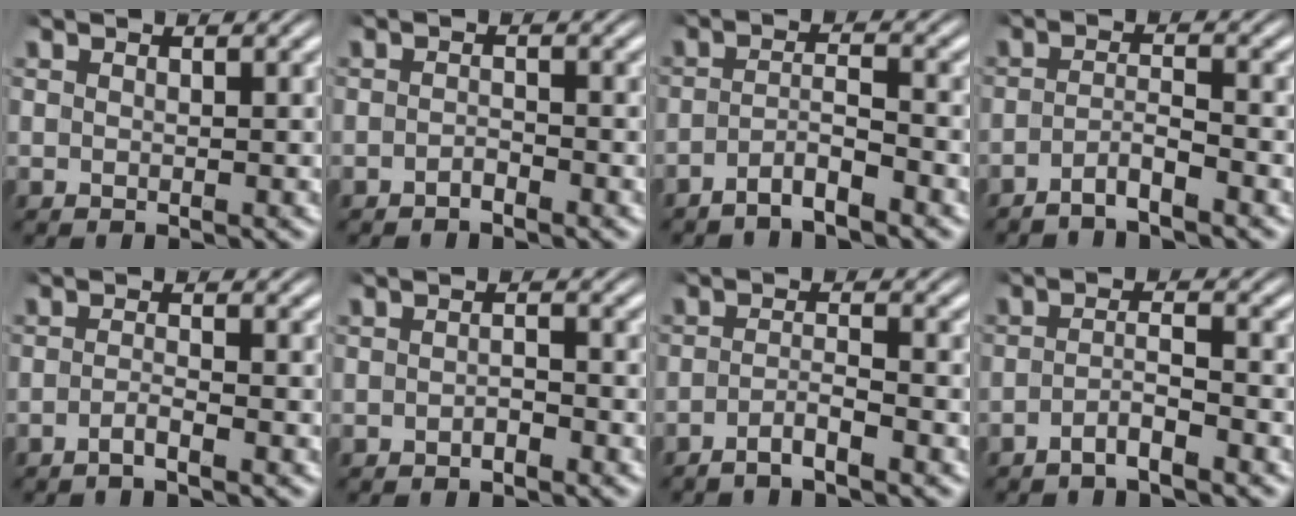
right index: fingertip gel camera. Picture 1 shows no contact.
{"total": 1.2, "force": [-1.2, 0.0, 0.1], "torque": [-0.001, -0.004, -0.022]}
{"total": 3.2, "force": [-2.9, 0.5, 1.5], "torque": [-0.026, -0.009, -0.047]}
{"total": 3.0, "force": [-2.8, 0.3, 1.1], "torque": [-0.023, -0.012, -0.045]}
{"total": 1.8, "force": [-1.7, -0.1, 0.8], "torque": [-0.019, -0.005, -0.032]}
{"total": 1.1, "force": [-1.0, 0.1, 0.4], "torque": [-0.003, -0.002, -0.017]}
{"total": 2.7, "force": [-2.5, 0.2, 1.1], "torque": [-0.025, -0.011, -0.042]}
{"total": 2.8, "force": [-2.4, 0.3, 1.4], "torque": [-0.023, -0.009, -0.040]}